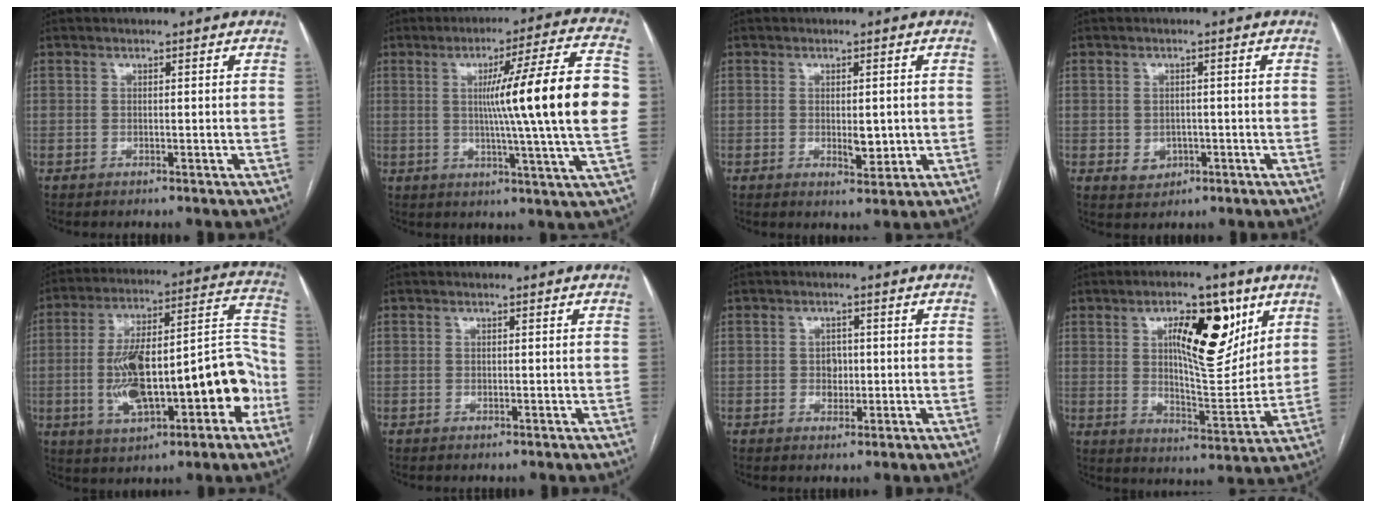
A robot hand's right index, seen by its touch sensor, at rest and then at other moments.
{"total": 19.2, "force": [1.6, -1.8, 19.0], "torque": [-0.270, 0.001, 0.009]}
{"total": 3.4, "force": [-0.2, 1.5, 3.1], "torque": [-0.046, -0.005, 0.003]}
{"total": 2.9, "force": [-0.7, 2.7, 0.9], "torque": [-0.009, 0.001, 0.001]}
{"total": 21.2, "force": [-5.5, 6.2, 19.5], "torque": [-0.291, 0.042, -0.072]}
{"total": 0.0}
{"total": 2.3, "force": [-0.1, 1.9, 1.4], "torque": [-0.016, 0.003, 0.001]}
{"total": 13.9, "force": [6.0, 4.5, 11.7], "torque": [-0.177, 0.003, 0.100]}